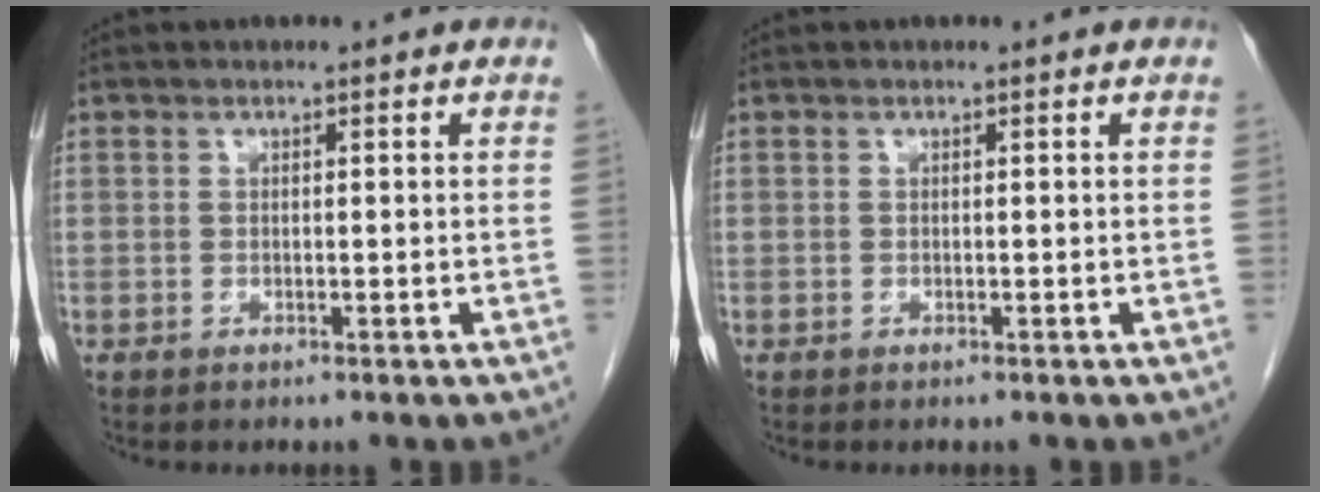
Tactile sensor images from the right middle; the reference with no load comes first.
{"total": 0.0}